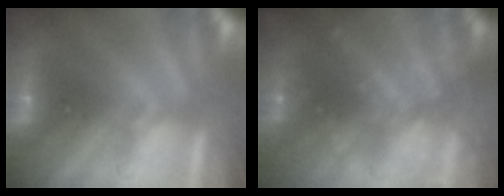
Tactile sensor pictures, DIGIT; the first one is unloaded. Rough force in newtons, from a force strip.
{"total": 8.5}